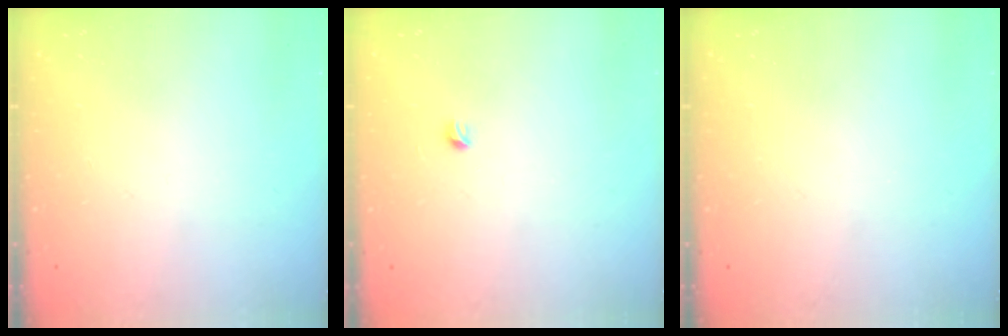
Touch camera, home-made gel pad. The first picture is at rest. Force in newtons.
{"total": 2.9, "press": 2.9, "slide": 0.4}
{"total": 0.0}